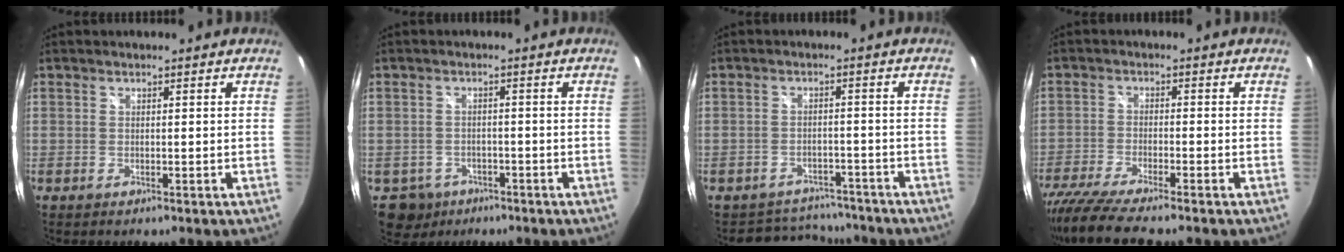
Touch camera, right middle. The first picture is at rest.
{"total": 5.7, "force": [-3.2, 4.6, 1.1], "torque": [-0.036, 0.003, -0.043]}
{"total": 8.9, "force": [-7.9, 4.0, 1.0], "torque": [-0.030, 0.016, -0.101]}
{"total": 10.1, "force": [-8.7, 0.5, 5.1], "torque": [-0.122, -0.039, -0.156]}